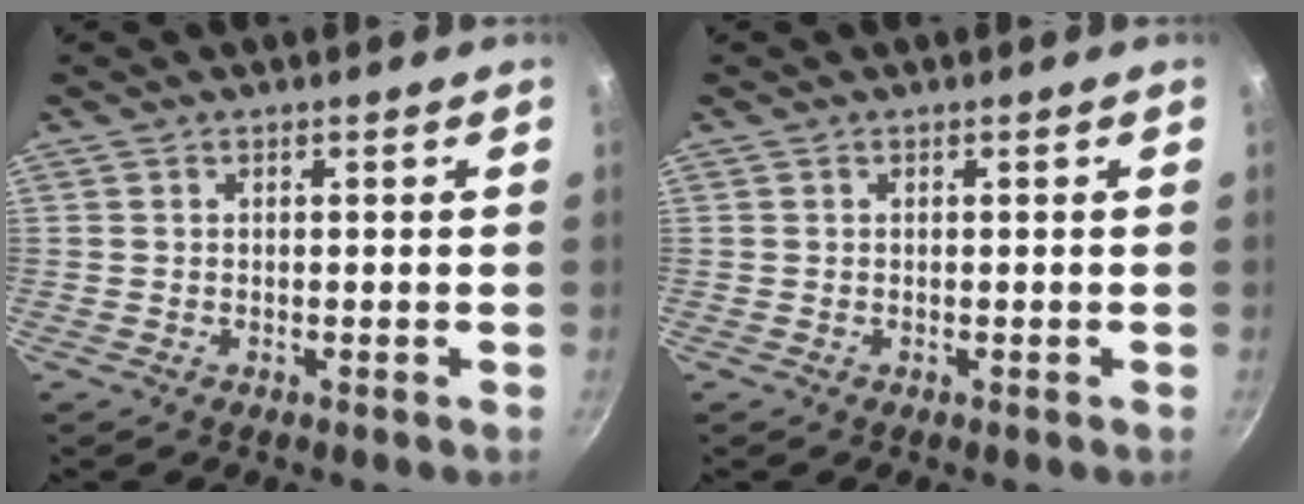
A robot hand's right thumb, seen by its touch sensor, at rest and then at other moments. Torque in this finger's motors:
{"motor_torque": [-0.36, -0.01, 0.09, 0.01, 0.07]}